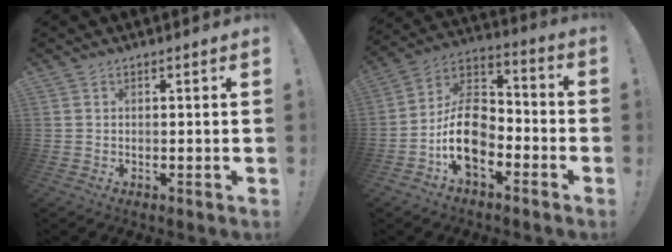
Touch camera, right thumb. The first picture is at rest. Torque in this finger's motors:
{"motor_torque": [2.52, 1.30, 0.80, -0.83, 0.07]}